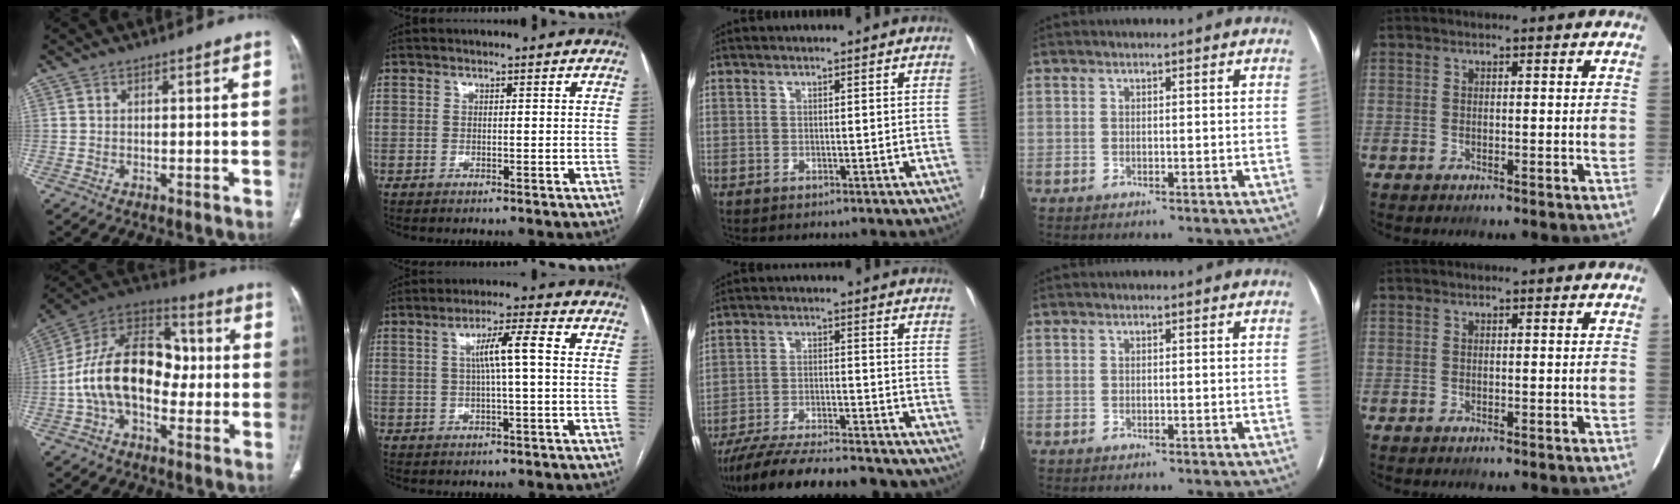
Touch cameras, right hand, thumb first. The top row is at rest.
{"thumb": {"total": 19.4, "force": [-1.7, 12.5, 14.8], "torque": [-0.234, 0.047, -0.035]}, "index": {"total": 6.1, "force": [0.8, 0.0, 6.1], "torque": [-0.105, 0.013, 0.013]}, "middle": {"total": 20.8, "force": [-18.6, 2.8, 8.8], "torque": [-0.134, -0.017, -0.270]}}